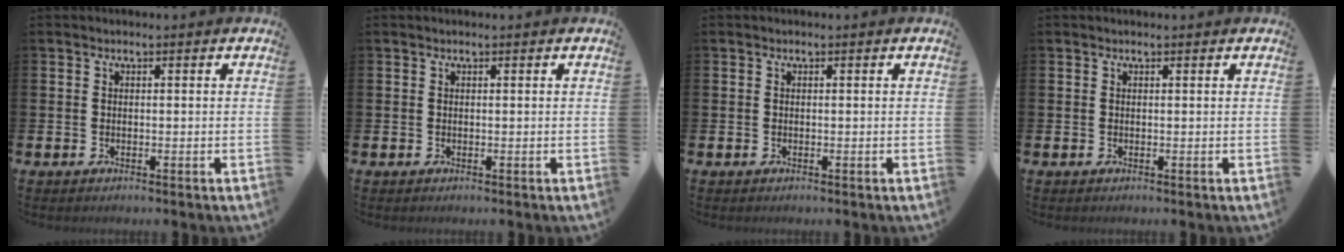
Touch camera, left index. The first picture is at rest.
{"total": 0.0}
{"total": 0.0}
{"total": 0.0}